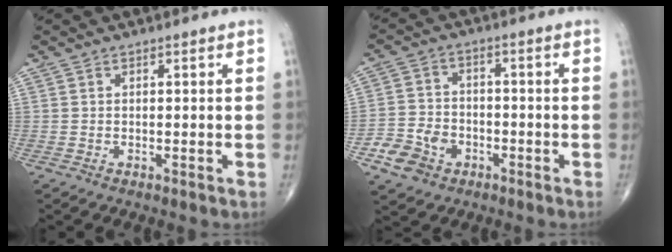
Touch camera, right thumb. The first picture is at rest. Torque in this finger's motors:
{"motor_torque": [1.75, 1.70, -0.05, -0.16, 0.10]}